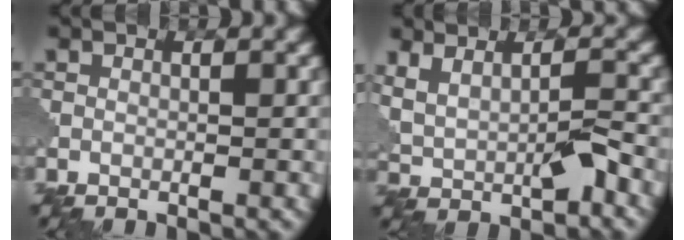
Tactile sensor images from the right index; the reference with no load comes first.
{"total": 3.9, "force": [0.7, 1.8, 3.4], "torque": [-0.076, -0.005, 0.018]}